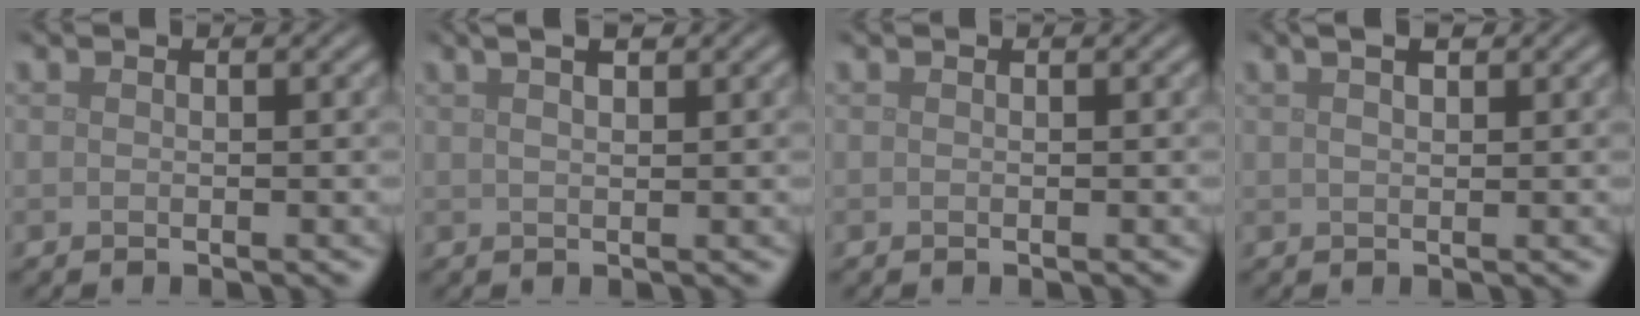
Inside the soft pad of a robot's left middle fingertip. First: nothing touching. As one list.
[{"total": 3.4, "force": [2.1, 1.3, 2.3], "torque": [-0.023, 0.014, 0.014]}, {"total": 0.0}, {"total": 2.6, "force": [1.6, 1.0, 1.8], "torque": [-0.020, 0.006, 0.011]}]